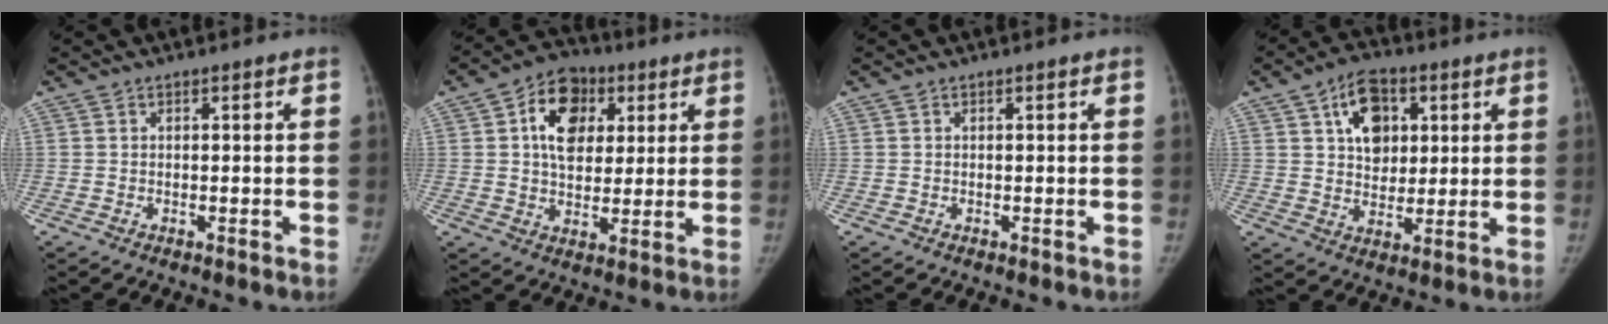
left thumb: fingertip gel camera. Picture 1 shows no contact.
{"total": 12.5, "force": [3.8, 9.0, 7.8], "torque": [-0.094, -0.002, 0.056]}
{"total": 0.0}
{"total": 10.7, "force": [3.8, 7.5, 6.7], "torque": [-0.071, -0.008, 0.062]}